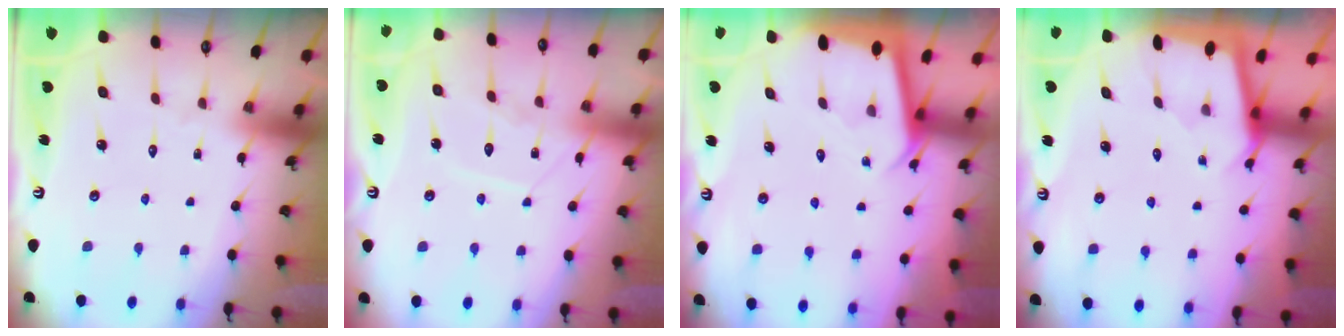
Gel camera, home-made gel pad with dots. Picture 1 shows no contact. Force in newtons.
{"total": 9.8, "press": 9.8, "slide": 0.8}
{"total": 1.9, "press": 1.9, "slide": 0.1}
{"total": 1.8, "press": 1.8, "slide": 0.3}